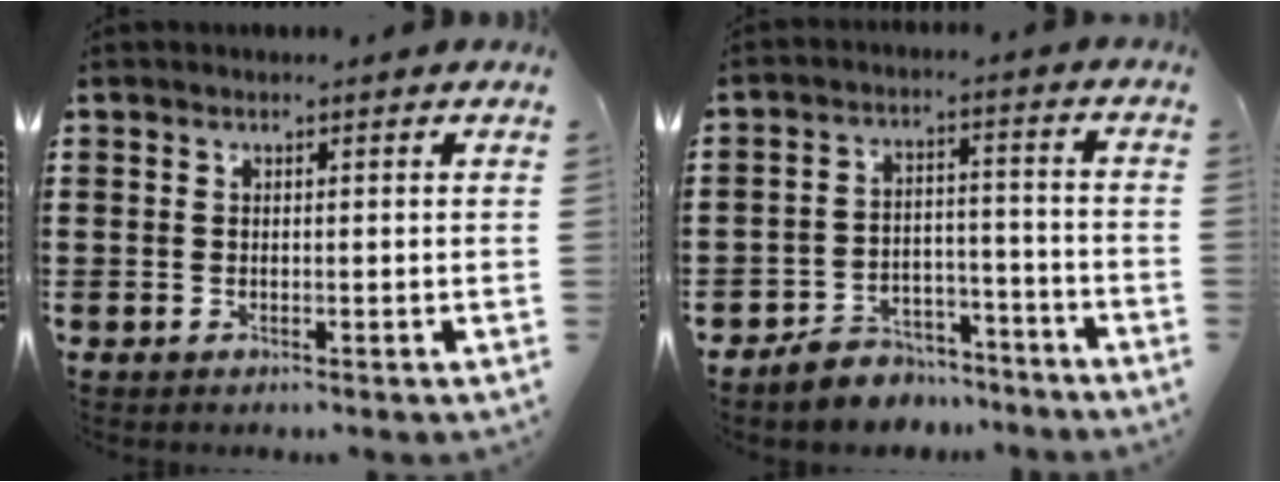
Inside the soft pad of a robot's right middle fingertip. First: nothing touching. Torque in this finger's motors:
{"motor_torque": [0.91, -0.38, 0.16, 0.13]}